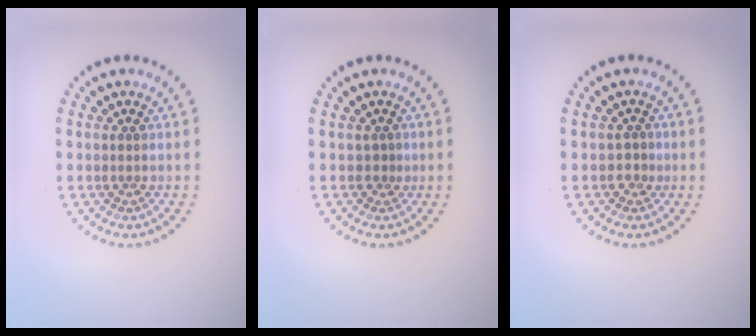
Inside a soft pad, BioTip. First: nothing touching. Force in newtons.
{"total": 0.7, "press": 0.3, "slide": 0.6}
{"total": 1.0, "press": 0.8, "slide": 0.6}